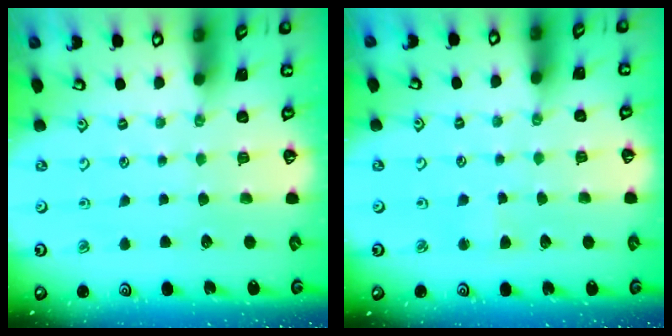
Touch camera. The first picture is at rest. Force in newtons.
{"total": 1.8, "press": 1.7, "slide": 0.3}